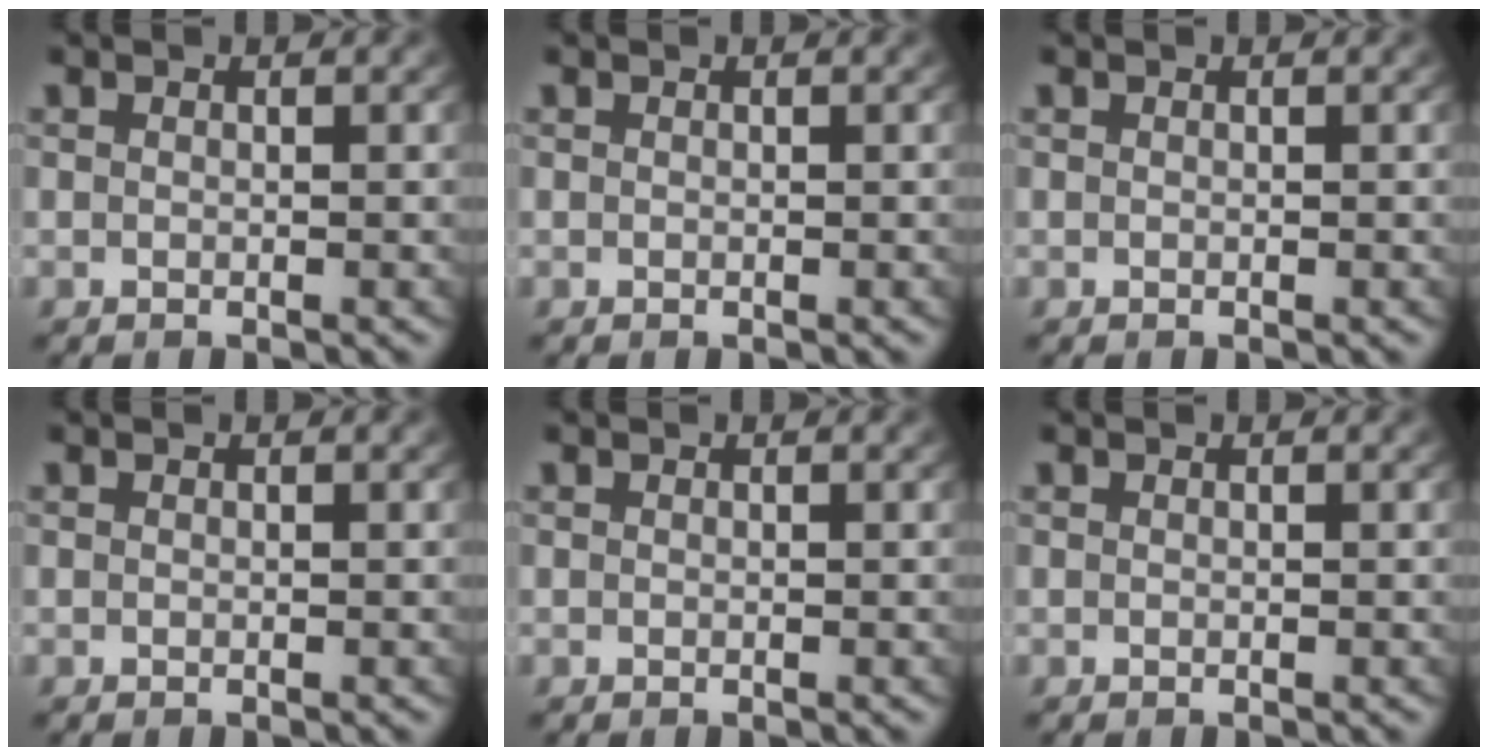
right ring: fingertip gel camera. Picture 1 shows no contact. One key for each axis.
{"total": 0.0}
{"total": 0.0}
{"total": 0.0}
{"total": 0.0}
{"total": 0.0}